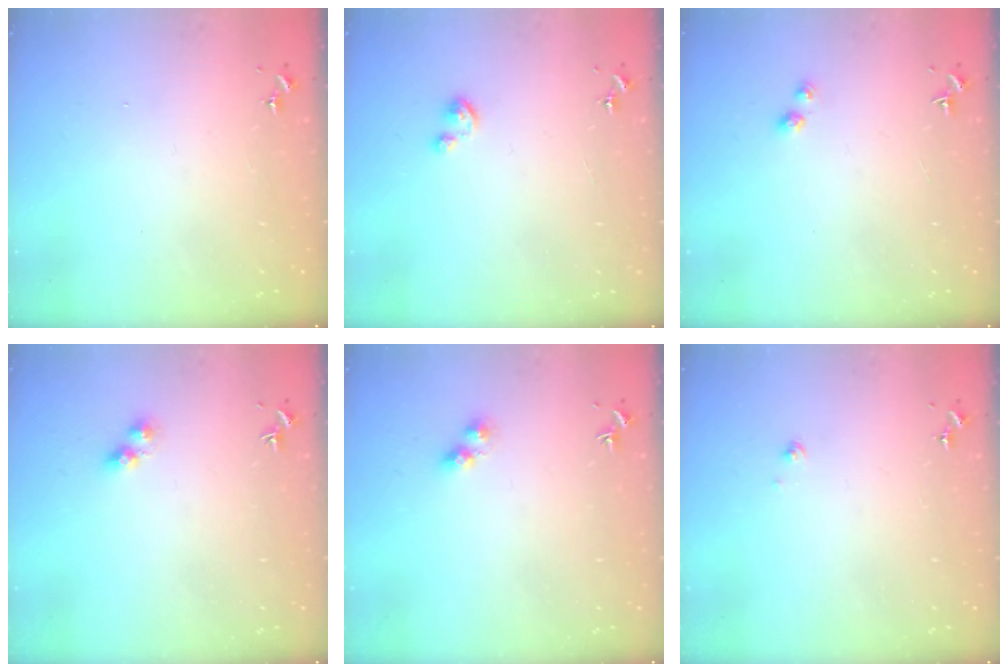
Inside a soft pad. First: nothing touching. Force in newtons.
{"total": 3.0, "press": 3.0, "slide": 0.3}
{"total": 2.6, "press": 2.6, "slide": 0.5}
{"total": 4.0, "press": 4.0, "slide": 0.5}
{"total": 4.0, "press": 4.0, "slide": 0.5}
{"total": 1.2, "press": 1.2, "slide": 0.1}